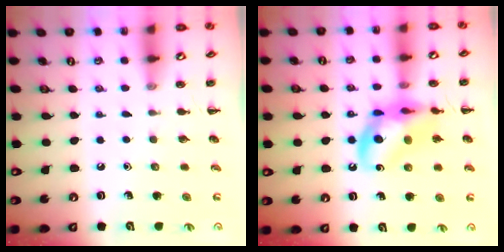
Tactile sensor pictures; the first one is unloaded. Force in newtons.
{"total": 14.1, "press": 13.7, "slide": 3.2}